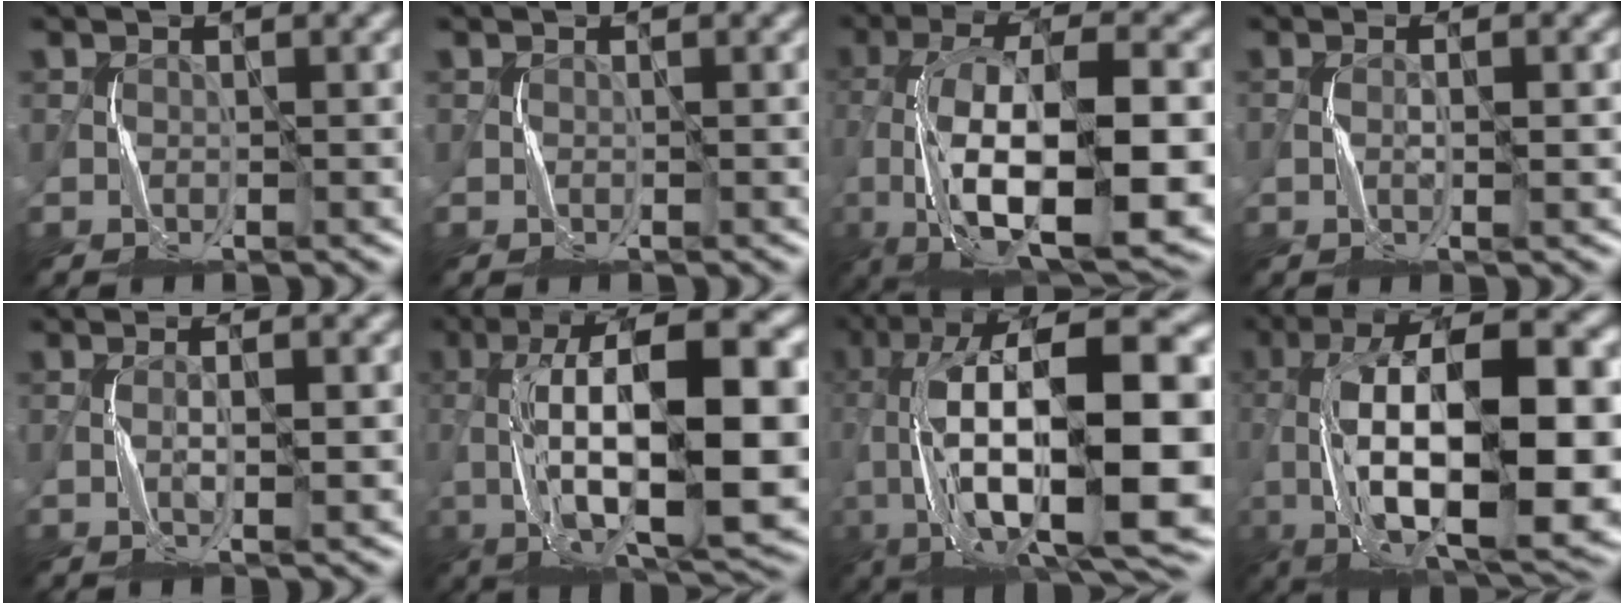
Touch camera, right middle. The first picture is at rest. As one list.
[{"total": 0.0}, {"total": 15.2, "force": [-4.3, 5.9, 13.3], "torque": [-0.233, -0.009, -0.070]}, {"total": 1.2, "force": [-0.1, -0.2, 1.2], "torque": [-0.025, -0.004, -0.001]}, {"total": 1.7, "force": [-0.2, -0.1, 1.7], "torque": [-0.038, 0.000, -0.003]}, {"total": 16.4, "force": [-0.6, 5.9, 15.3], "torque": [-0.265, 0.028, -0.010]}, {"total": 19.6, "force": [-0.7, 7.9, 17.9], "torque": [-0.307, 0.027, -0.015]}, {"total": 17.7, "force": [-2.5, 7.4, 15.9], "torque": [-0.273, 0.026, -0.039]}]